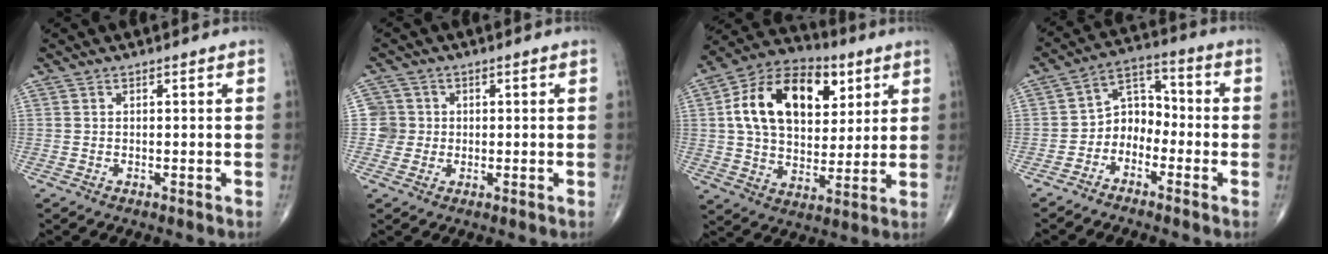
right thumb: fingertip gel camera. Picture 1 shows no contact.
{"total": 3.7, "force": [0.0, 3.7, -0.1], "torque": [0.031, 0.009, -0.006]}
{"total": 20.9, "force": [6.2, 13.5, 14.8], "torque": [-0.220, -0.002, 0.101]}
{"total": 7.2, "force": [-3.1, 5.5, 3.7], "torque": [-0.033, 0.053, -0.071]}